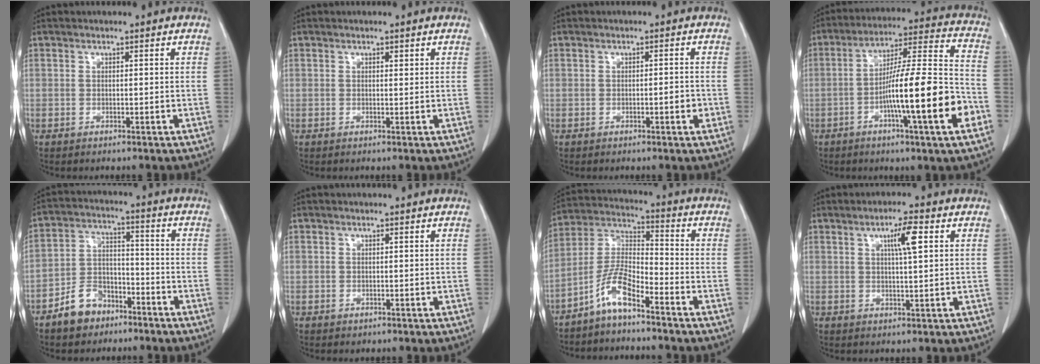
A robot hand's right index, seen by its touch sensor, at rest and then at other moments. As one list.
[{"total": 0.6, "force": [0.4, 0.2, 0.4], "torque": [-0.005, -0.002, 0.005]}, {"total": 1.8, "force": [-0.5, 0.5, 1.7], "torque": [-0.024, 0.000, -0.006]}, {"total": 17.9, "force": [-5.6, 0.3, 16.9], "torque": [-0.266, 0.002, -0.092]}, {"total": 8.0, "force": [-5.3, 5.3, 2.9], "torque": [-0.061, 0.021, -0.092]}, {"total": 0.7, "force": [0.2, 0.7, 0.0], "torque": [0.010, 0.003, 0.000]}, {"total": 7.7, "force": [-5.4, 1.5, 5.2], "torque": [-0.118, 0.006, -0.114]}, {"total": 5.0, "force": [1.9, 0.4, 4.6], "torque": [-0.076, 0.003, 0.030]}]